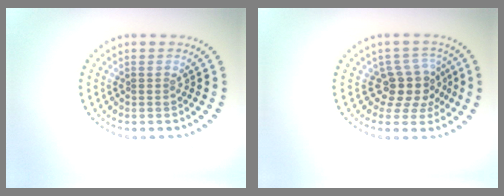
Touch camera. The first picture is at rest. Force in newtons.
{"total": 3.5, "press": 2.7, "slide": 2.2}